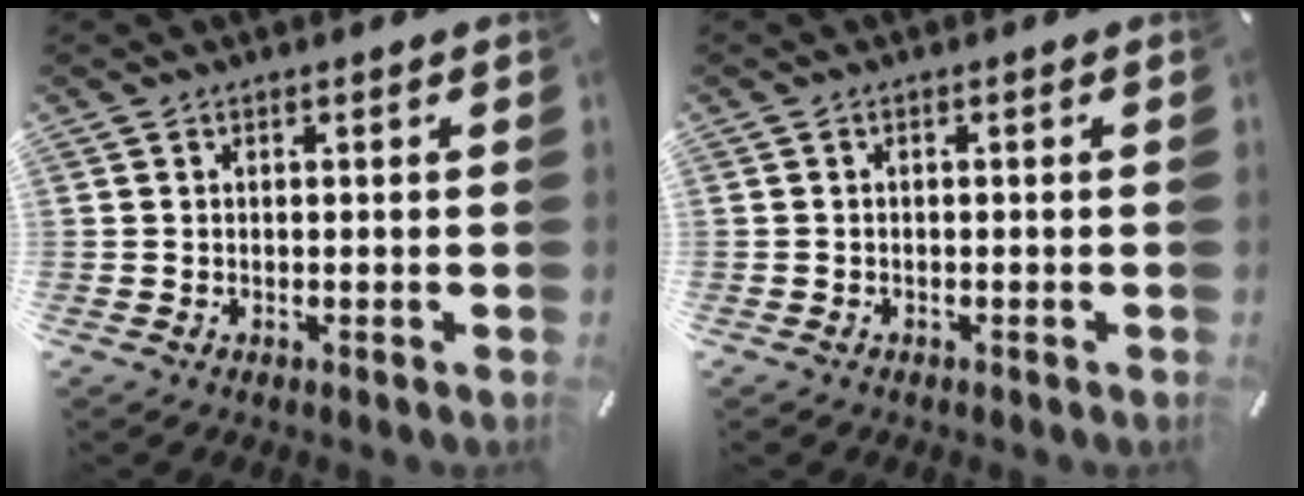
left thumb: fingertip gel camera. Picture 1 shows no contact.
{"total": 0.7, "force": [-0.5, 0.4, 0.2], "torque": [-0.003, 0.002, -0.013]}